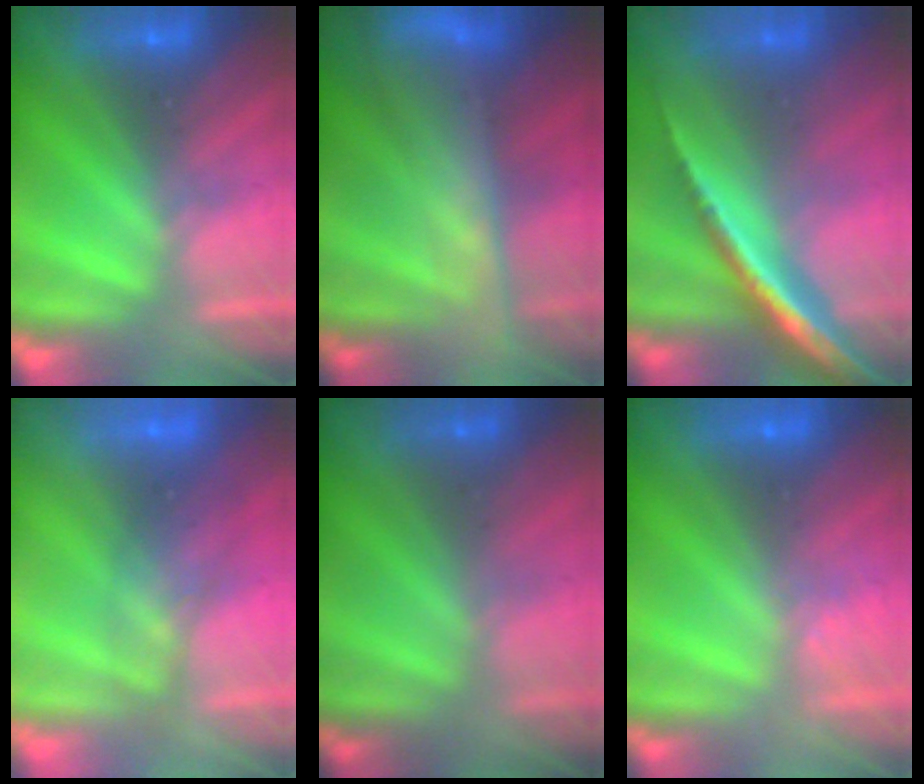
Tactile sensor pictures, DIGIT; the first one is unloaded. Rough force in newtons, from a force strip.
{"total": 6.6}
{"total": 2.0}
{"total": 2.6}
{"total": 1.0}
{"total": 1.7}